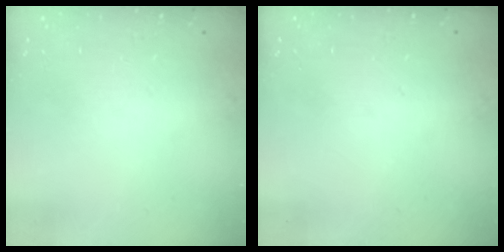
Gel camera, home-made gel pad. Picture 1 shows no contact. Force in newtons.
{"total": 0.0}